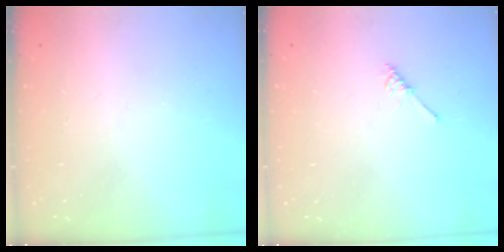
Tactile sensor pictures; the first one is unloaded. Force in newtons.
{"total": 2.1, "press": 2.1, "slide": 0.4}